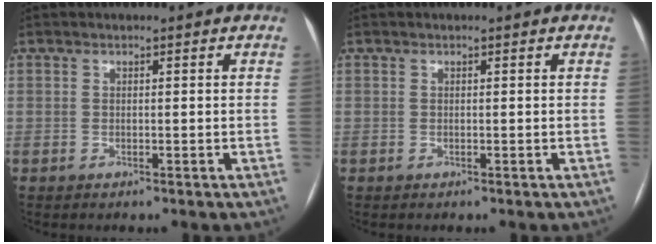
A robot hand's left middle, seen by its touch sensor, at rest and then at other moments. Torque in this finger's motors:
{"motor_torque": [0.00, 0.01, 0.00, 0.00]}